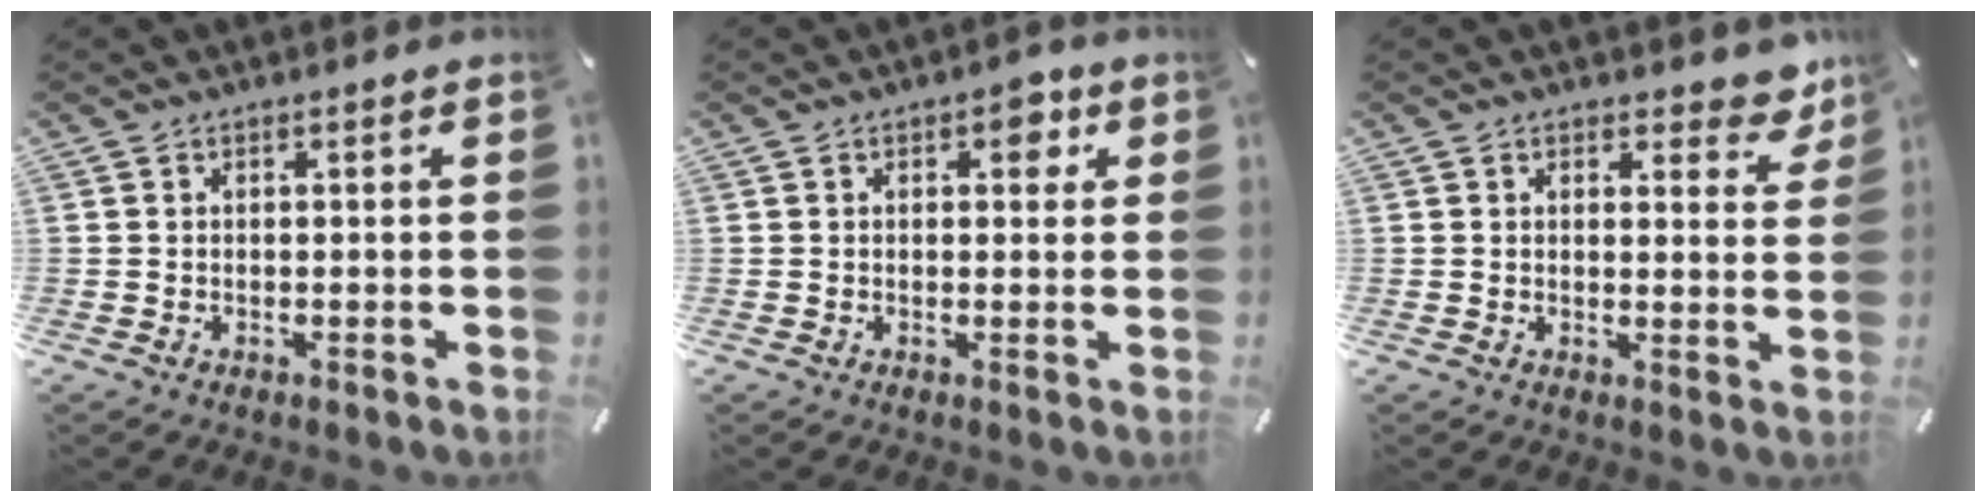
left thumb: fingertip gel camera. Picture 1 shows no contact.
{"total": 4.3, "force": [1.7, 2.4, 3.2], "torque": [-0.030, -0.007, 0.017]}
{"total": 4.7, "force": [3.3, 2.6, 2.0], "torque": [-0.008, -0.022, 0.052]}